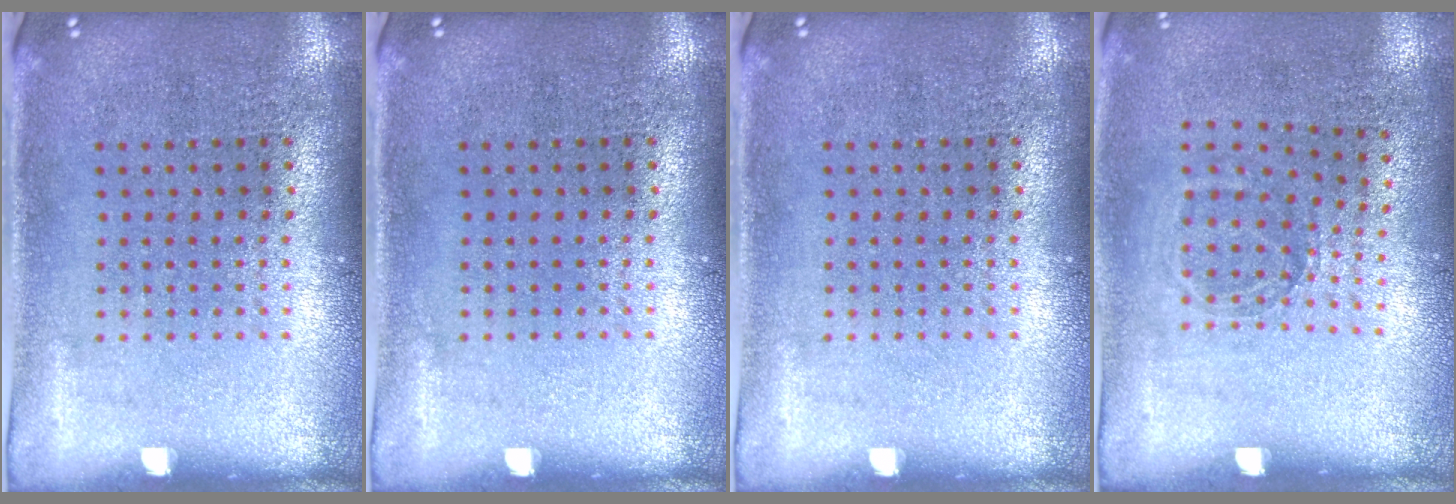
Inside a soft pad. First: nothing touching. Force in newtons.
{"total": 0.0}
{"total": 0.0}
{"total": 1.1, "press": 0.9, "slide": 0.6}